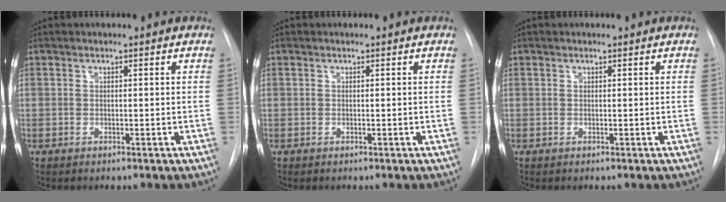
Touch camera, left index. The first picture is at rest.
{"total": 0.0}
{"total": 0.0}